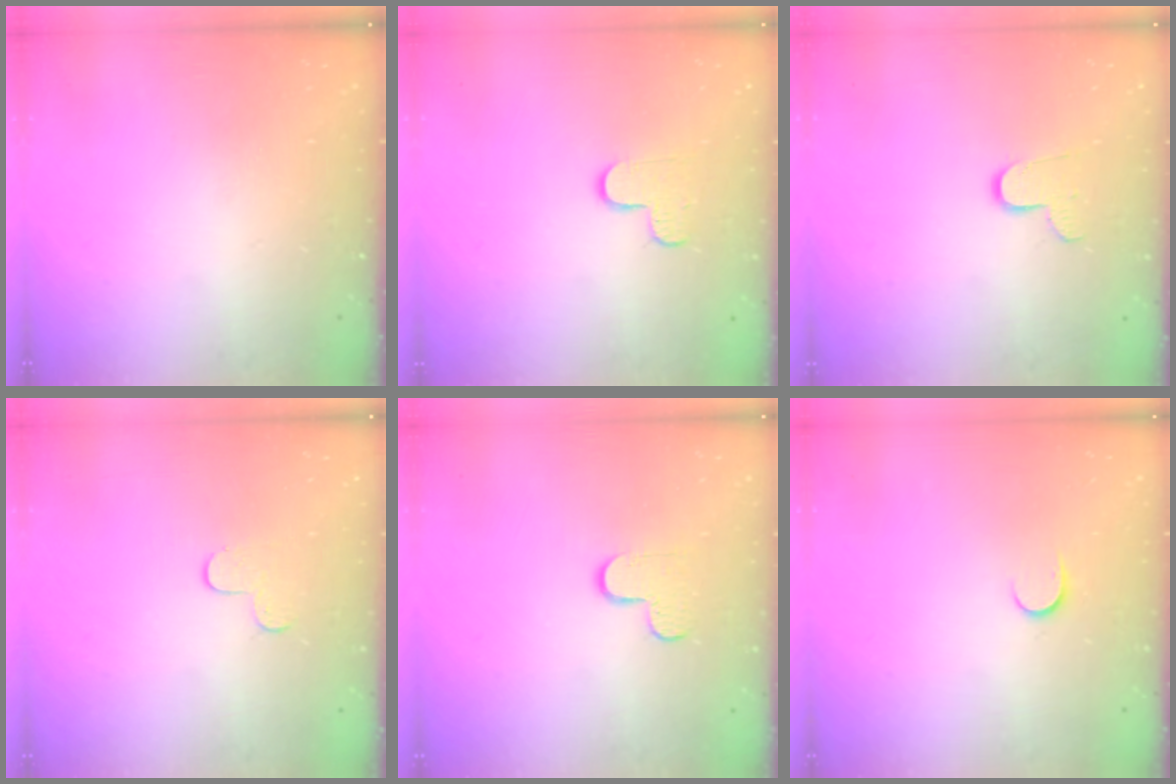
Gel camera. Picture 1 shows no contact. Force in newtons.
{"total": 4.6, "press": 4.5, "slide": 0.5}
{"total": 7.7, "press": 7.7, "slide": 0.3}
{"total": 3.5, "press": 3.5, "slide": 0.4}
{"total": 6.0, "press": 5.9, "slide": 0.6}
{"total": 5.6, "press": 5.6, "slide": 0.7}